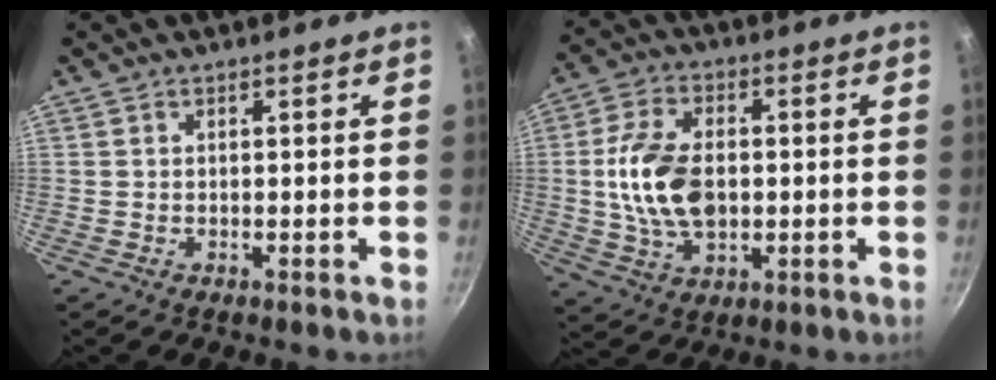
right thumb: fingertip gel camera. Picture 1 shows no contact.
{"total": 13.3, "force": [0.0, 8.4, 10.4], "torque": [-0.182, 0.008, -0.002]}